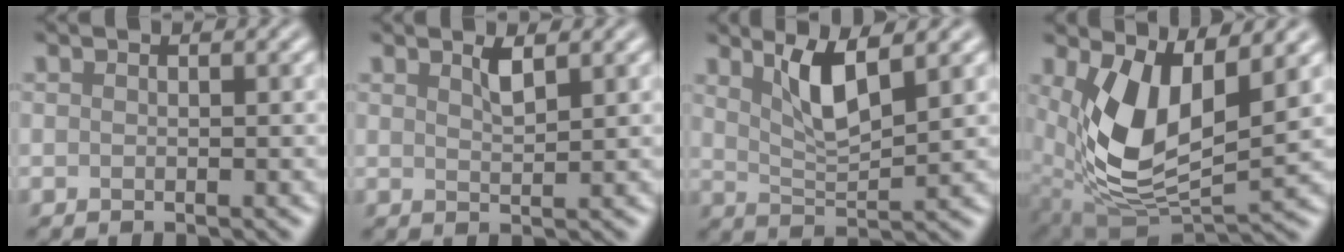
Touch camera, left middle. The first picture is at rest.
{"total": 1.7, "force": [1.2, 0.3, 1.1], "torque": [-0.021, 0.002, 0.019]}
{"total": 4.3, "force": [2.3, 1.0, 3.5], "torque": [-0.072, -0.003, 0.047]}
{"total": 9.3, "force": [2.3, 4.8, 7.6], "torque": [-0.167, -0.023, 0.047]}